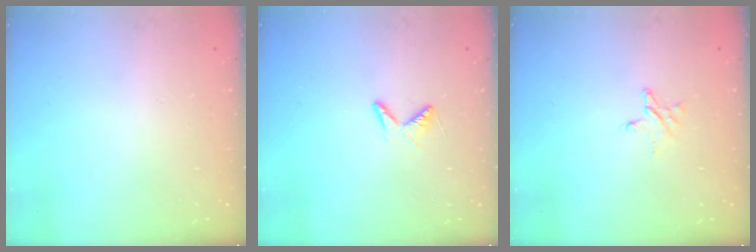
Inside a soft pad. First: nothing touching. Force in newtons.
{"total": 4.0, "press": 4.0, "slide": 0.5}
{"total": 3.8, "press": 3.8, "slide": 0.3}